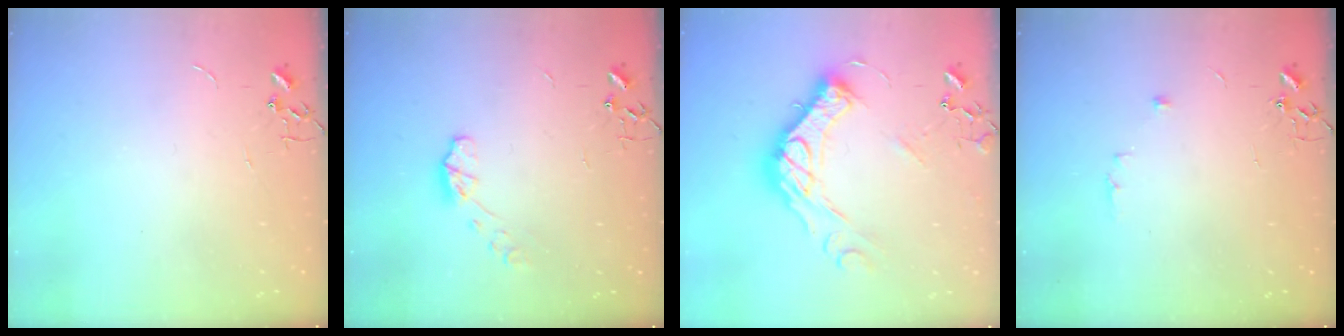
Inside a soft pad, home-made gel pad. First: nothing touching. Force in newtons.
{"total": 6.0, "press": 6.0, "slide": 0.6}
{"total": 18.0, "press": 18.0, "slide": 1.2}
{"total": 5.3, "press": 5.1, "slide": 1.3}